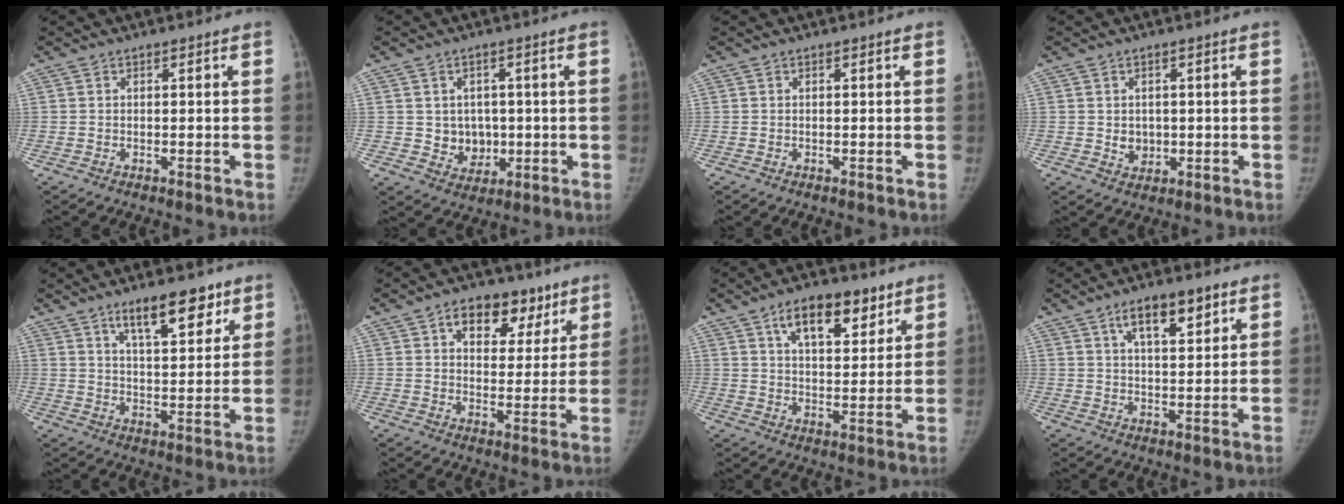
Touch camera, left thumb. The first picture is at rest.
{"total": 6.1, "force": [0.0, 5.5, 2.8], "torque": [-0.004, 0.000, 0.011]}
{"total": 0.0}
{"total": 3.2, "force": [-0.1, 2.8, 1.6], "torque": [-0.009, -0.001, 0.009]}
{"total": 10.8, "force": [6.8, 4.0, 7.4], "torque": [-0.090, -0.035, 0.112]}
{"total": 11.8, "force": [6.3, 7.4, 6.6], "torque": [-0.047, -0.017, 0.091]}
{"total": 12.5, "force": [7.2, 5.9, 8.2], "torque": [-0.095, -0.029, 0.117]}
{"total": 8.9, "force": [4.8, 3.4, 6.6], "torque": [-0.087, -0.018, 0.077]}